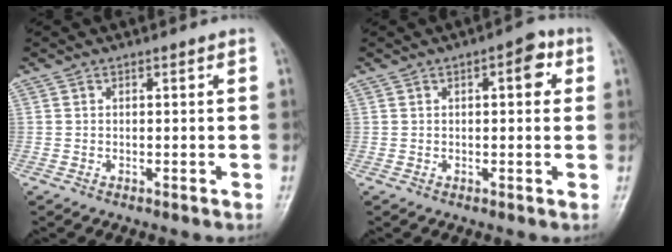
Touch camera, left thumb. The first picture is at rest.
{"total": 4.5, "force": [1.3, 2.1, 3.8], "torque": [-0.034, 0.005, 0.008]}